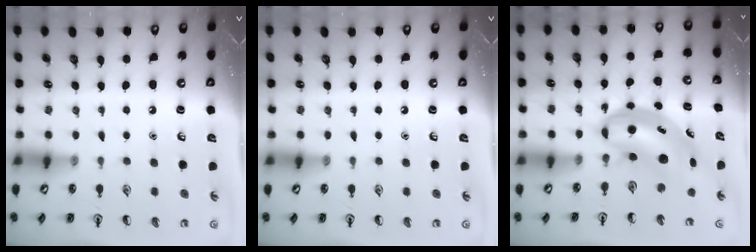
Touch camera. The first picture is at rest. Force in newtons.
{"total": 0.0}
{"total": 6.1, "press": 5.9, "slide": 1.6}